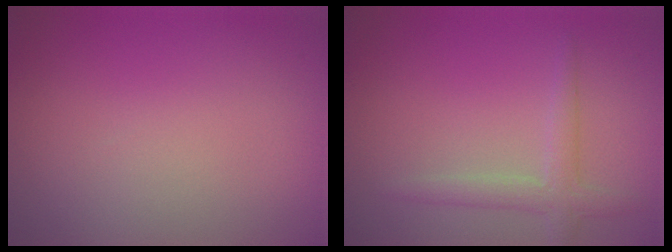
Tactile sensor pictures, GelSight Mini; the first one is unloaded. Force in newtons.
{"total": 2.3, "press": 2.3, "slide": 0.1}